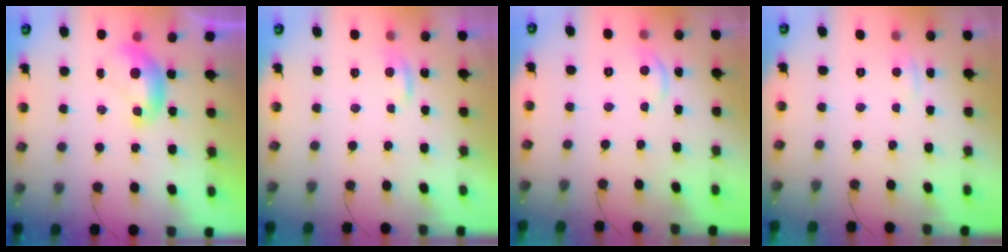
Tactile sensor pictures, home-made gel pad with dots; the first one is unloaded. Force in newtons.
{"total": 0.6, "press": 0.1, "slide": 0.6}
{"total": 2.2, "press": 2.0, "slide": 0.9}
{"total": 1.2, "press": 1.0, "slide": 0.7}